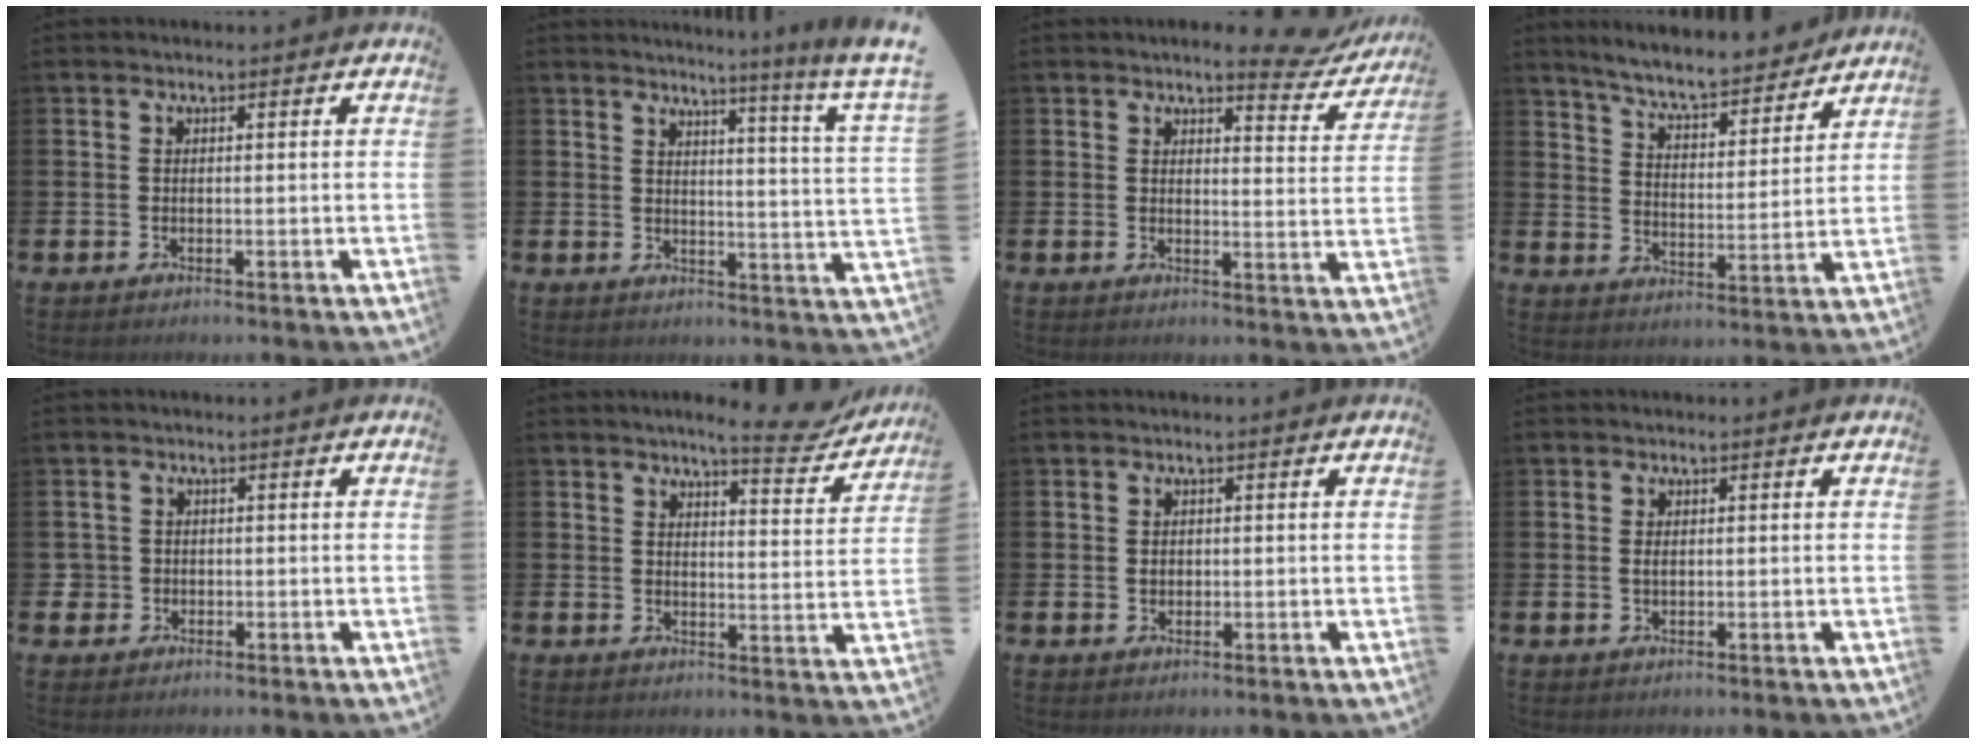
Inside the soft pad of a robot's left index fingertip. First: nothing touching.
{"total": 4.5, "force": [4.0, -0.9, 1.7], "torque": [-0.030, -0.050, 0.056]}
{"total": 4.6, "force": [4.2, 1.0, 1.6], "torque": [-0.022, -0.025, 0.069]}
{"total": 7.6, "force": [7.2, 0.9, 2.3], "torque": [-0.066, -0.053, 0.124]}
{"total": 1.9, "force": [0.0, 1.9, 0.2], "torque": [0.001, 0.002, -0.008]}
{"total": 6.8, "force": [6.0, 1.0, 3.1], "torque": [-0.038, -0.036, 0.096]}
{"total": 1.1, "force": [0.2, 0.9, 0.5], "torque": [0.000, 0.002, 0.000]}
{"total": 0.9, "force": [0.2, 0.4, 0.7], "torque": [-0.009, 0.002, 0.002]}